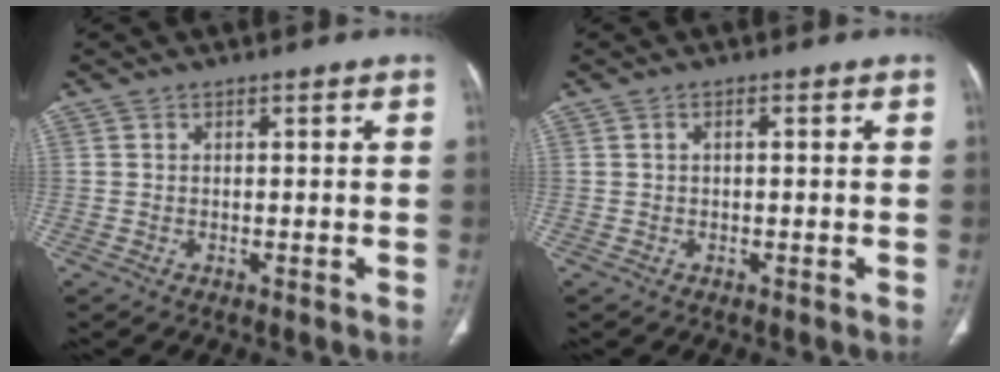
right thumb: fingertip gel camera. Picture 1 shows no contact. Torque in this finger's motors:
{"motor_torque": [-0.23, -0.15, -0.45, 0.16, 0.07]}